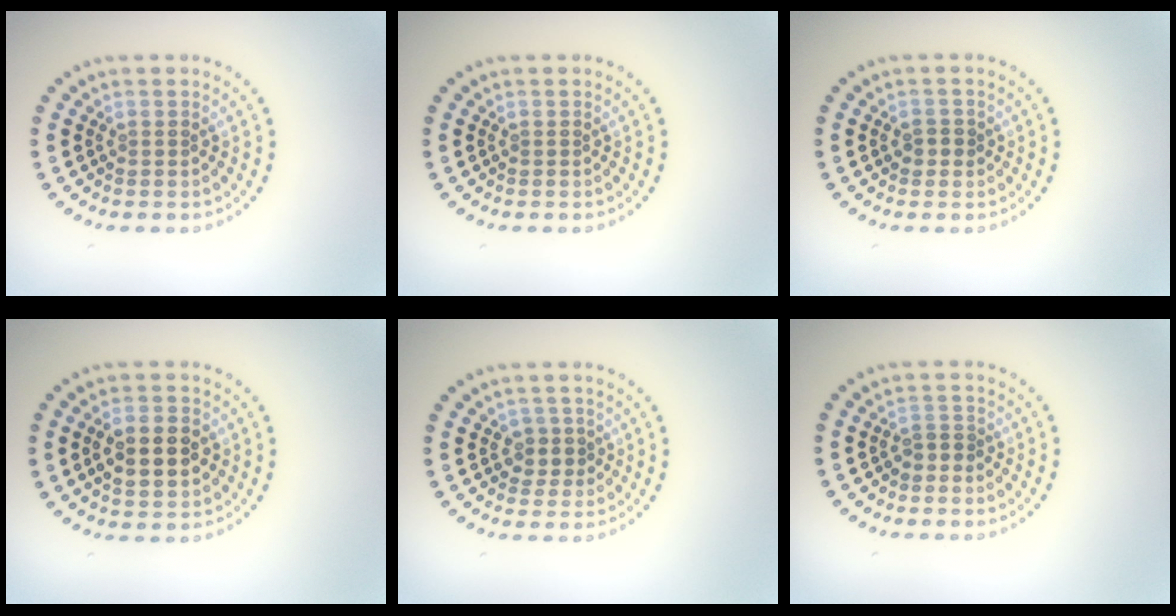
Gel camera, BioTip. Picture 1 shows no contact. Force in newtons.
{"total": 0.0}
{"total": 1.3, "press": 1.2, "slide": 0.5}
{"total": 4.9, "press": 4.9, "slide": 0.3}
{"total": 1.8, "press": 1.4, "slide": 1.1}
{"total": 1.2, "press": 1.0, "slide": 0.6}